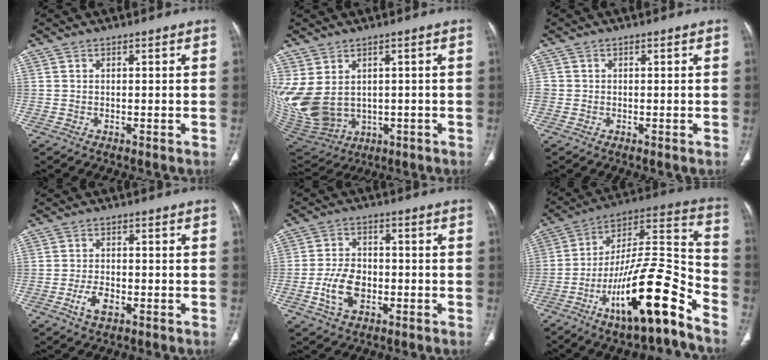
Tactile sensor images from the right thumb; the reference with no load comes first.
{"total": 13.8, "force": [0.6, 10.3, 9.2], "torque": [-0.217, -0.006, 0.051]}
{"total": 2.0, "force": [-0.3, 1.9, 0.7], "torque": [-0.009, 0.007, -0.007]}
{"total": 4.0, "force": [-1.7, 2.0, 3.0], "torque": [-0.059, 0.007, -0.027]}
{"total": 8.0, "force": [-2.4, 5.2, 5.6], "torque": [-0.100, 0.014, -0.044]}
{"total": 22.1, "force": [-12.4, 5.4, 17.5], "torque": [-0.299, 0.082, -0.211]}